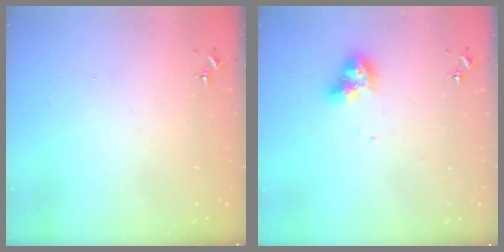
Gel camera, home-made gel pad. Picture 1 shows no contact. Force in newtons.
{"total": 8.3, "press": 8.3, "slide": 0.6}